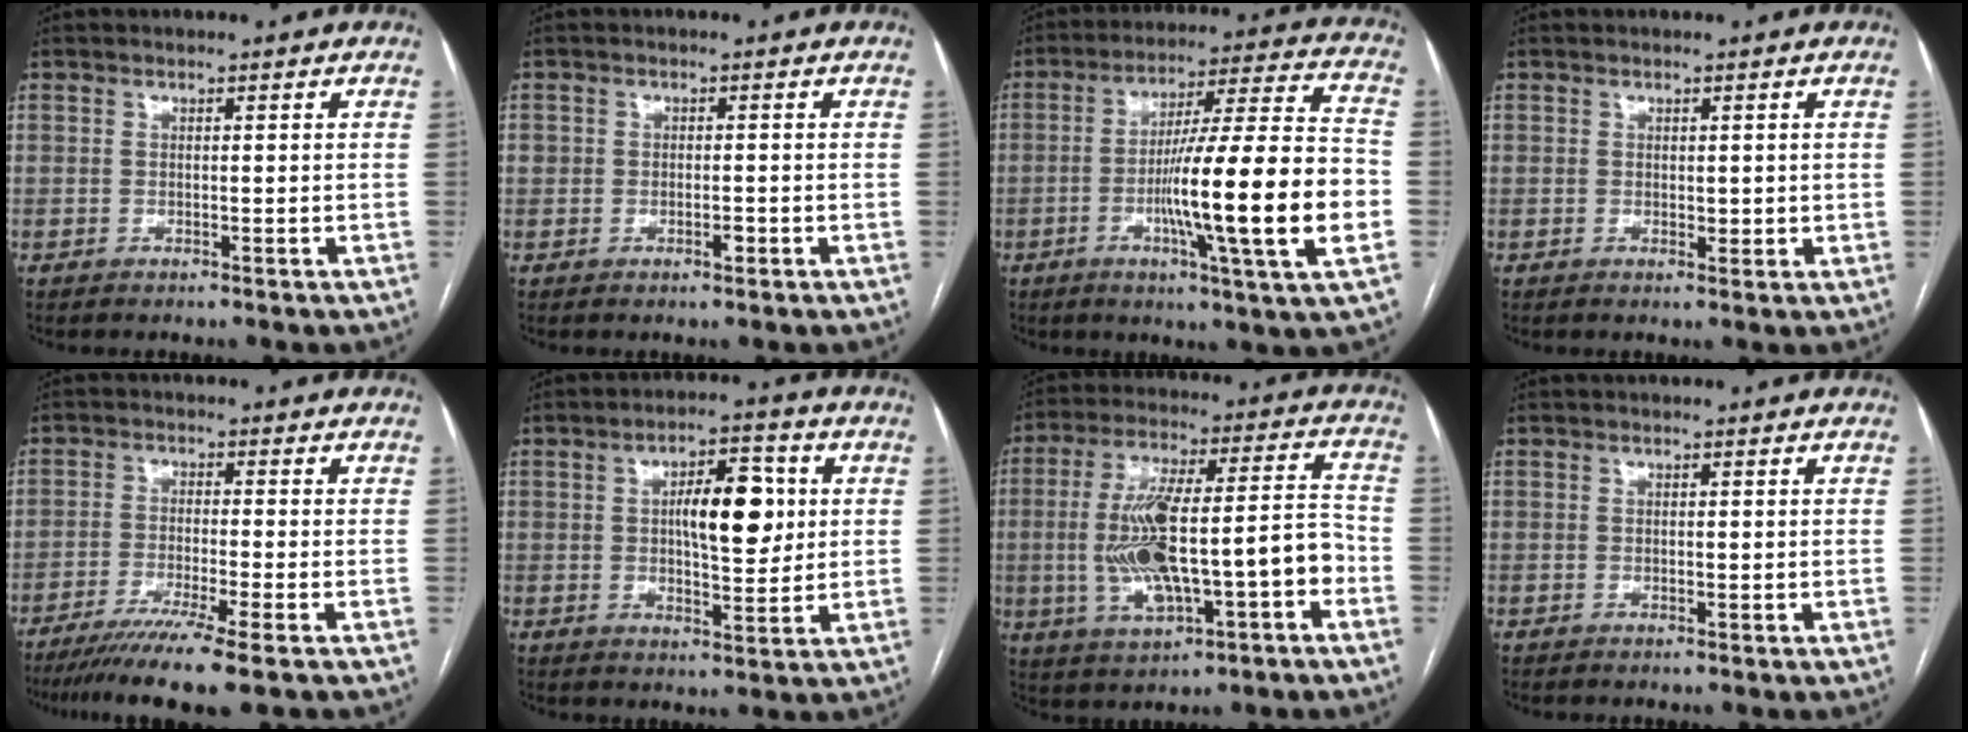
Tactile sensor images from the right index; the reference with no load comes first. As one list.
[{"total": 2.0, "force": [-0.5, 1.4, 1.3], "torque": [-0.021, 0.007, -0.005]}, {"total": 20.4, "force": [-4.6, -0.2, 19.9], "torque": [-0.301, -0.001, -0.073]}, {"total": 1.5, "force": [0.4, 1.1, 1.0], "torque": [-0.011, -0.004, 0.008]}, {"total": 9.6, "force": [-6.9, -1.1, 6.6], "torque": [-0.097, -0.026, -0.109]}, {"total": 10.0, "force": [1.8, 3.6, 9.2], "torque": [-0.141, 0.014, 0.030]}, {"total": 17.7, "force": [-4.1, 4.4, 16.6], "torque": [-0.308, 0.025, -0.056]}, {"total": 0.5, "force": [0.0, 0.2, 0.5], "torque": [-0.008, -0.001, 0.001]}]